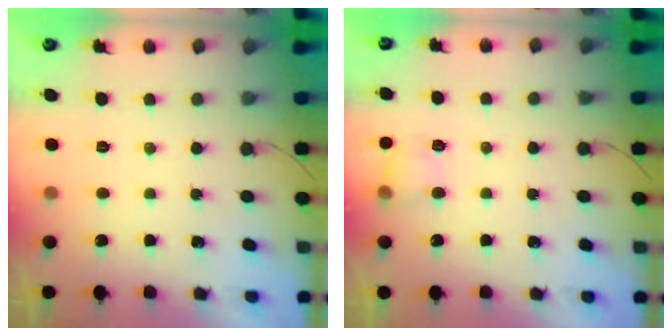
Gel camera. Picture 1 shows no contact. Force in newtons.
{"total": 5.0, "press": 4.8, "slide": 1.4}